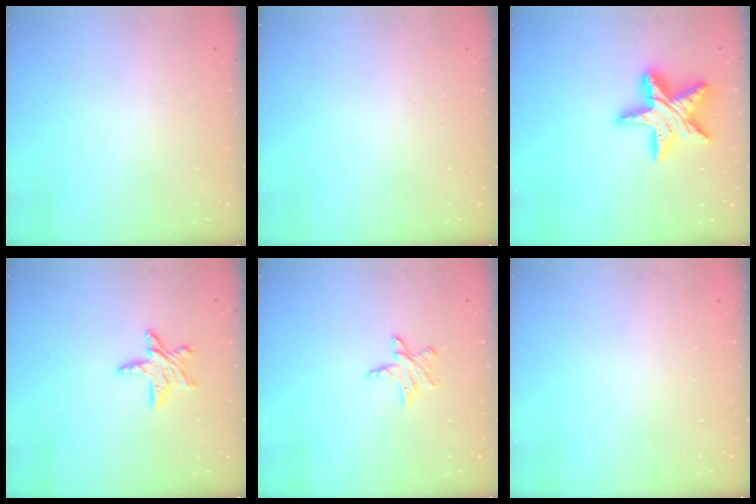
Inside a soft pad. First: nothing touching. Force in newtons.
{"total": 0.0}
{"total": 18.1, "press": 18.1, "slide": 1.4}
{"total": 9.0, "press": 9.0, "slide": 0.8}
{"total": 6.7, "press": 6.6, "slide": 0.6}
{"total": 0.0}